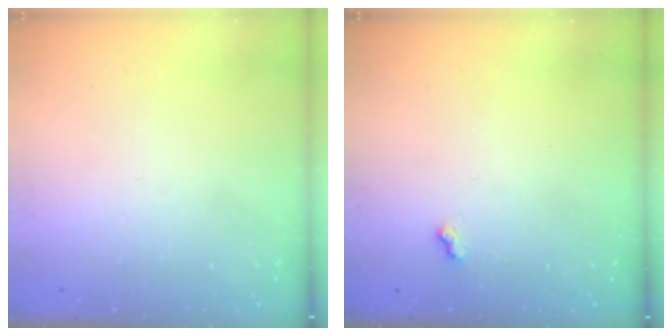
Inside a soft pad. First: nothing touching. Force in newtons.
{"total": 4.4, "press": 4.3, "slide": 0.8}